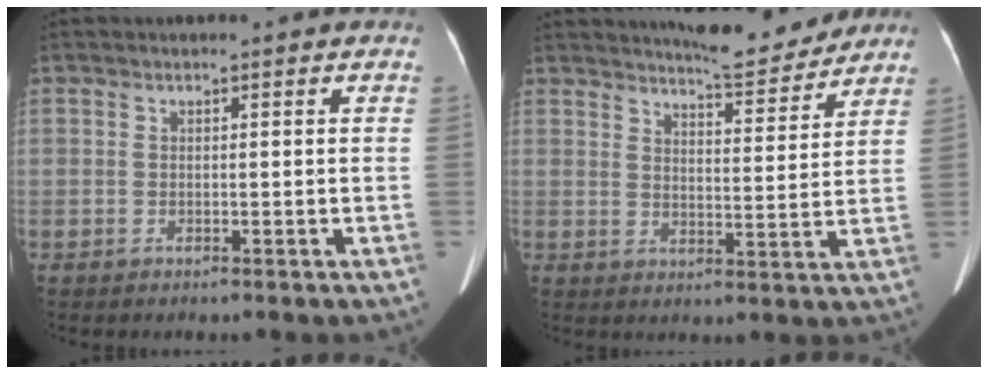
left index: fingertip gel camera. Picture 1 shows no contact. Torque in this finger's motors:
{"motor_torque": [0.30, -1.55, 0.02, -0.08]}